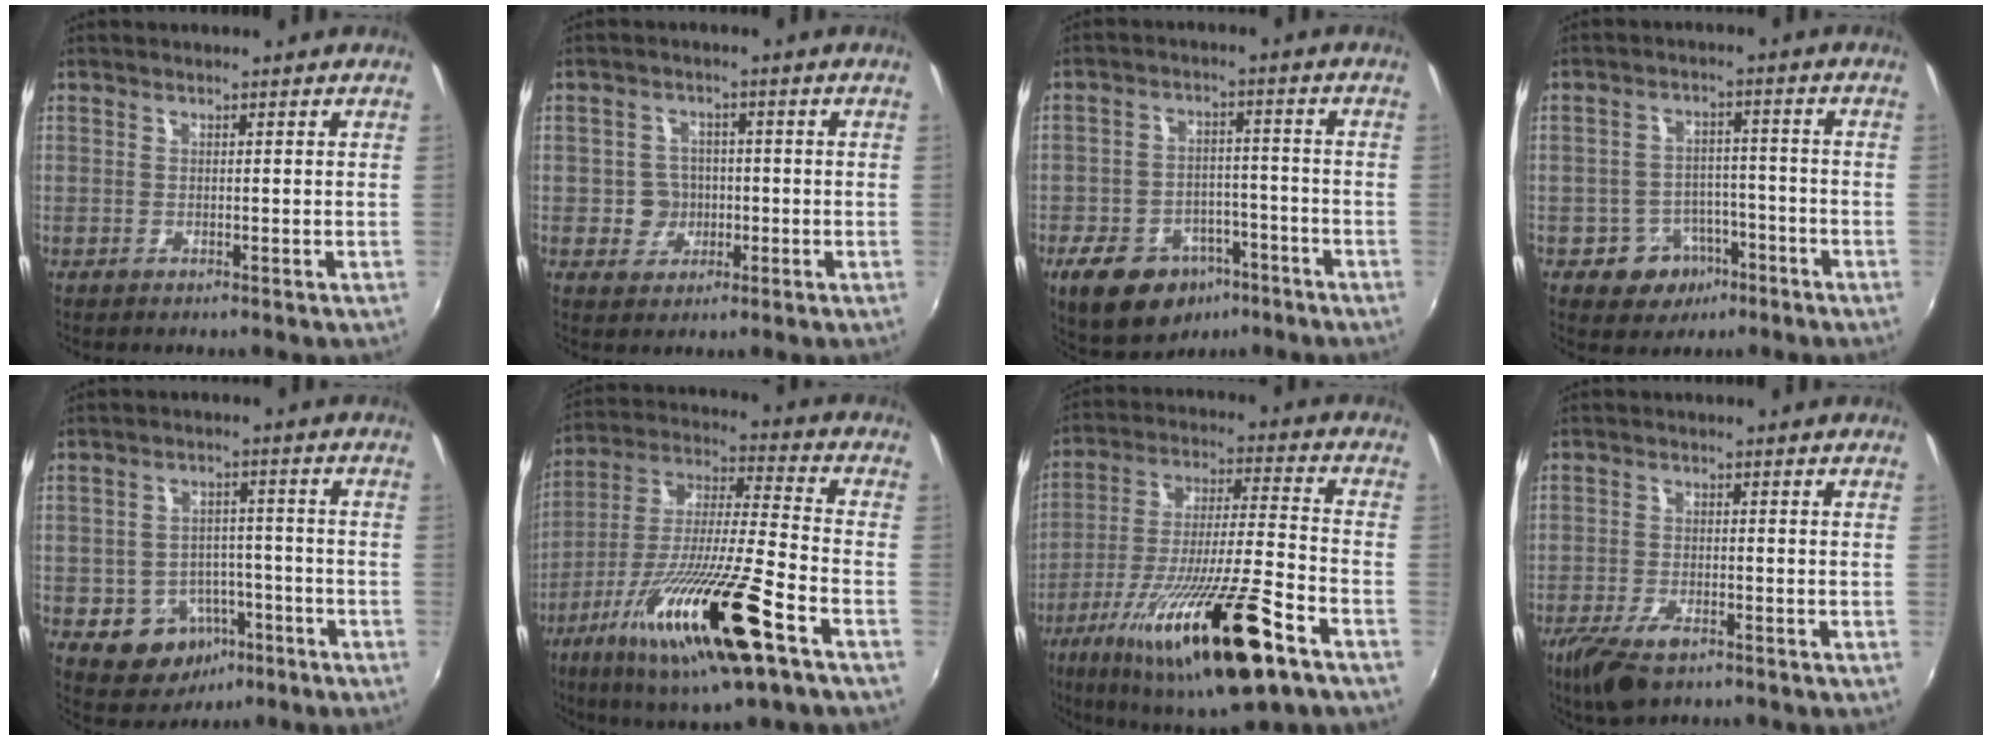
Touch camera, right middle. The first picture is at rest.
{"total": 4.6, "force": [-0.9, 4.4, 0.8], "torque": [-0.016, 0.012, -0.009]}
{"total": 15.3, "force": [-10.1, 8.3, 7.9], "torque": [-0.182, -0.009, -0.161]}
{"total": 7.3, "force": [-4.0, 5.7, 1.8], "torque": [-0.048, 0.019, -0.048]}
{"total": 9.9, "force": [-4.6, 7.9, 3.8], "torque": [-0.083, 0.019, -0.044]}
{"total": 22.6, "force": [-11.4, 2.5, 19.3], "torque": [-0.357, -0.060, -0.206]}
{"total": 24.6, "force": [-13.3, 3.8, 20.3], "torque": [-0.370, -0.058, -0.225]}
{"total": 8.1, "force": [-5.4, 3.2, 5.1], "torque": [-0.128, -0.024, -0.101]}